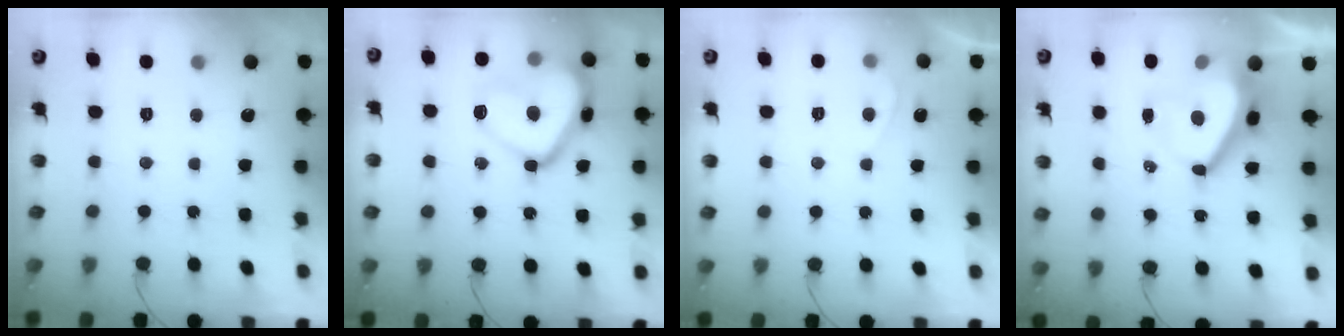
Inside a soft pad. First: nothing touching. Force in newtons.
{"total": 18.0, "press": 17.9, "slide": 1.7}
{"total": 1.1, "press": 1.0, "slide": 0.5}
{"total": 9.4, "press": 9.4, "slide": 0.7}